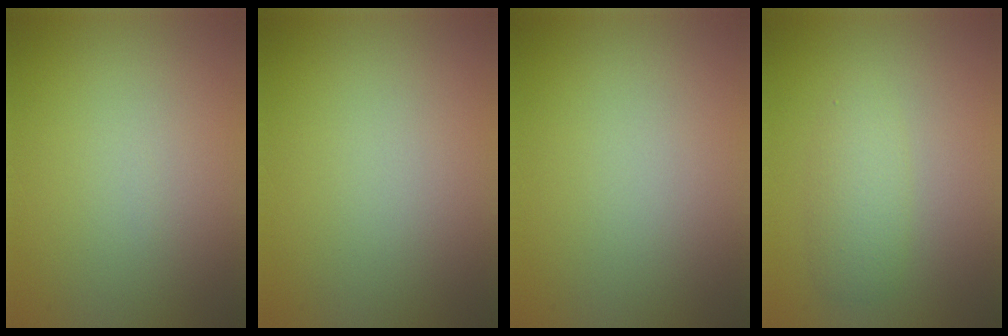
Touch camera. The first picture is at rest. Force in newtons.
{"total": 0.0}
{"total": 0.0}
{"total": 2.4, "press": 2.4, "slide": 0.1}